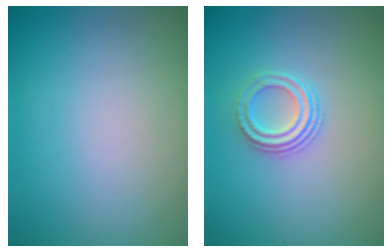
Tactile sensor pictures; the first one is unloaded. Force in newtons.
{"total": 2.8, "press": 2.2, "slide": 1.8}